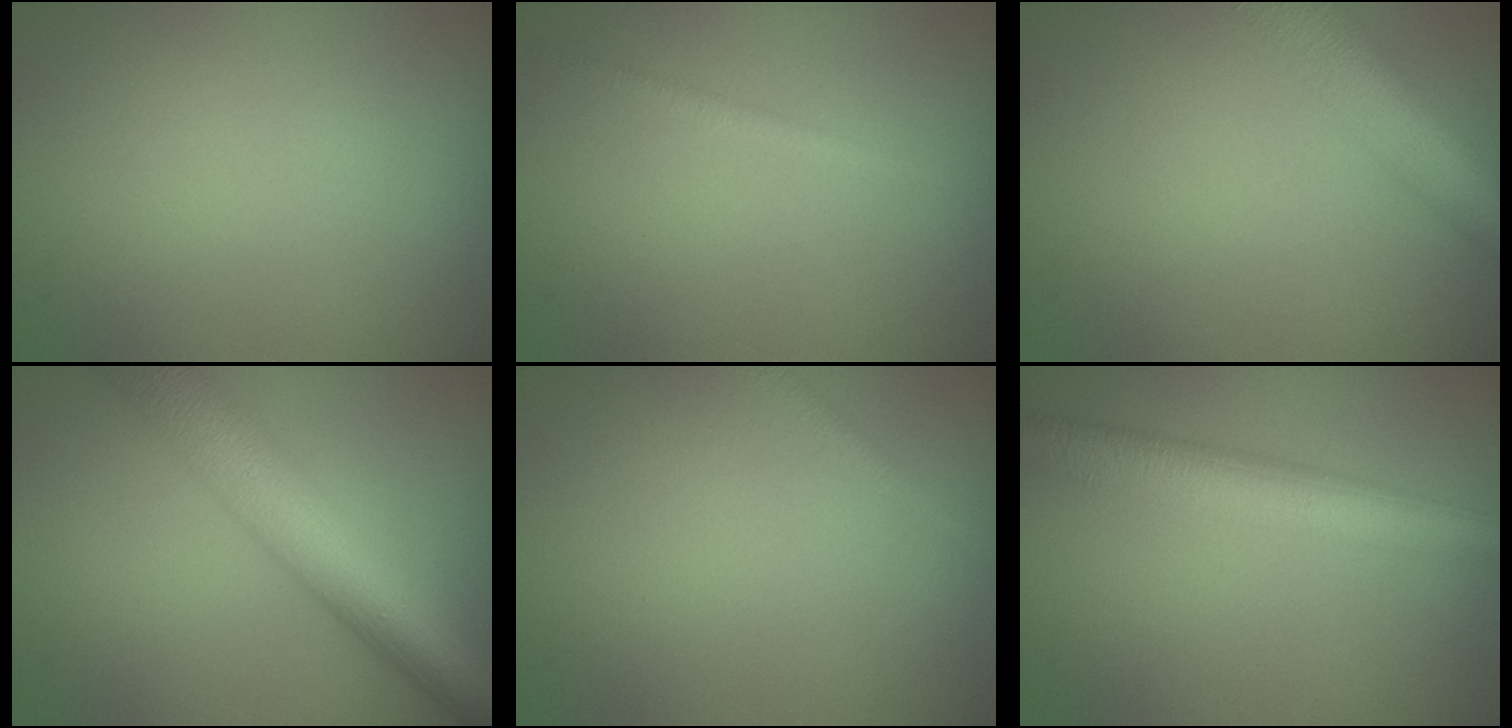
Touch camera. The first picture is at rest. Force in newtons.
{"total": 1.1, "press": 1.1, "slide": 0.1}
{"total": 6.7, "press": 6.7, "slide": 0.3}
{"total": 8.3, "press": 8.3, "slide": 0.1}
{"total": 1.0, "press": 1.0, "slide": 0.0}
{"total": 5.6, "press": 5.6, "slide": 0.1}